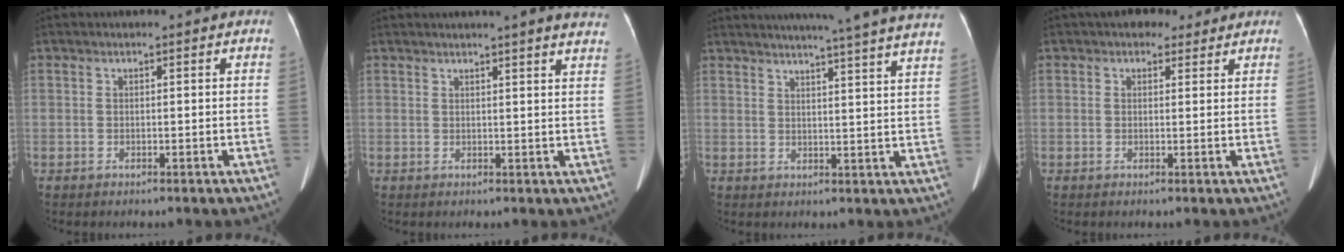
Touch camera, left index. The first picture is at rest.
{"total": 10.8, "force": [9.8, 0.2, 4.7], "torque": [-0.053, -0.007, 0.094]}
{"total": 23.4, "force": [21.0, -0.9, 10.4], "torque": [-0.157, -0.031, 0.251]}
{"total": 3.6, "force": [2.6, 2.3, 1.1], "torque": [-0.010, 0.013, 0.034]}